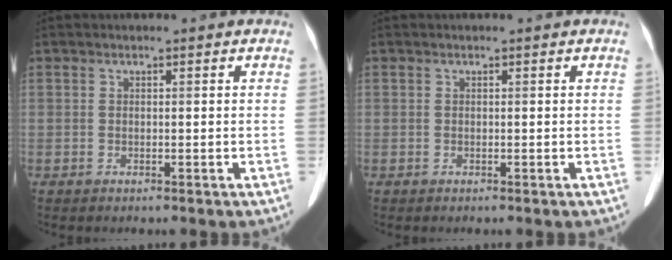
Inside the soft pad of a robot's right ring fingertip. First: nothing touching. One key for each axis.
{"total": 0.0}